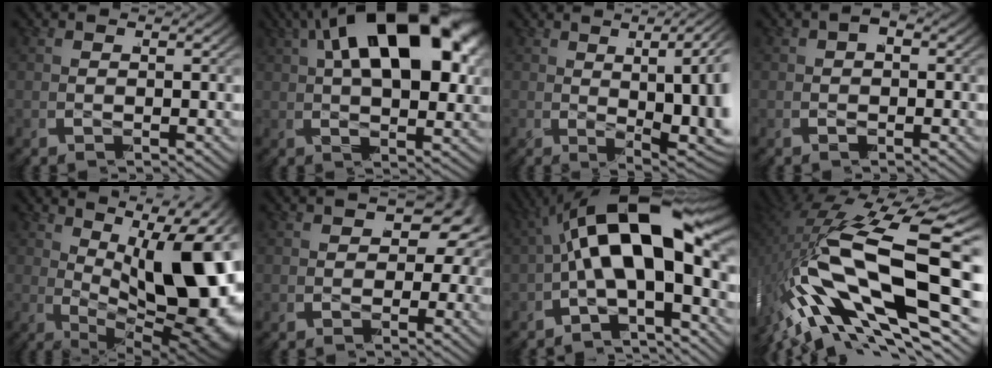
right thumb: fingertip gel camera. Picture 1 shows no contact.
{"total": 16.3, "force": [2.6, 7.6, 14.2], "torque": [-0.235, 0.013, 0.034]}
{"total": 10.5, "force": [-1.5, 4.6, 9.3], "torque": [-0.144, -0.009, -0.006]}
{"total": 1.9, "force": [-0.4, 1.4, 1.2], "torque": [-0.025, -0.003, -0.007]}
{"total": 19.2, "force": [-2.5, 10.2, 16.1], "torque": [-0.256, -0.047, -0.005]}
{"total": 7.0, "force": [0.8, 4.2, 5.6], "torque": [-0.068, -0.008, 0.015]}
{"total": 15.5, "force": [-1.4, 8.6, 12.8], "torque": [-0.255, 0.003, -0.024]}
{"total": 15.6, "force": [-2.1, 6.5, 14.0], "torque": [-0.321, -0.012, -0.015]}